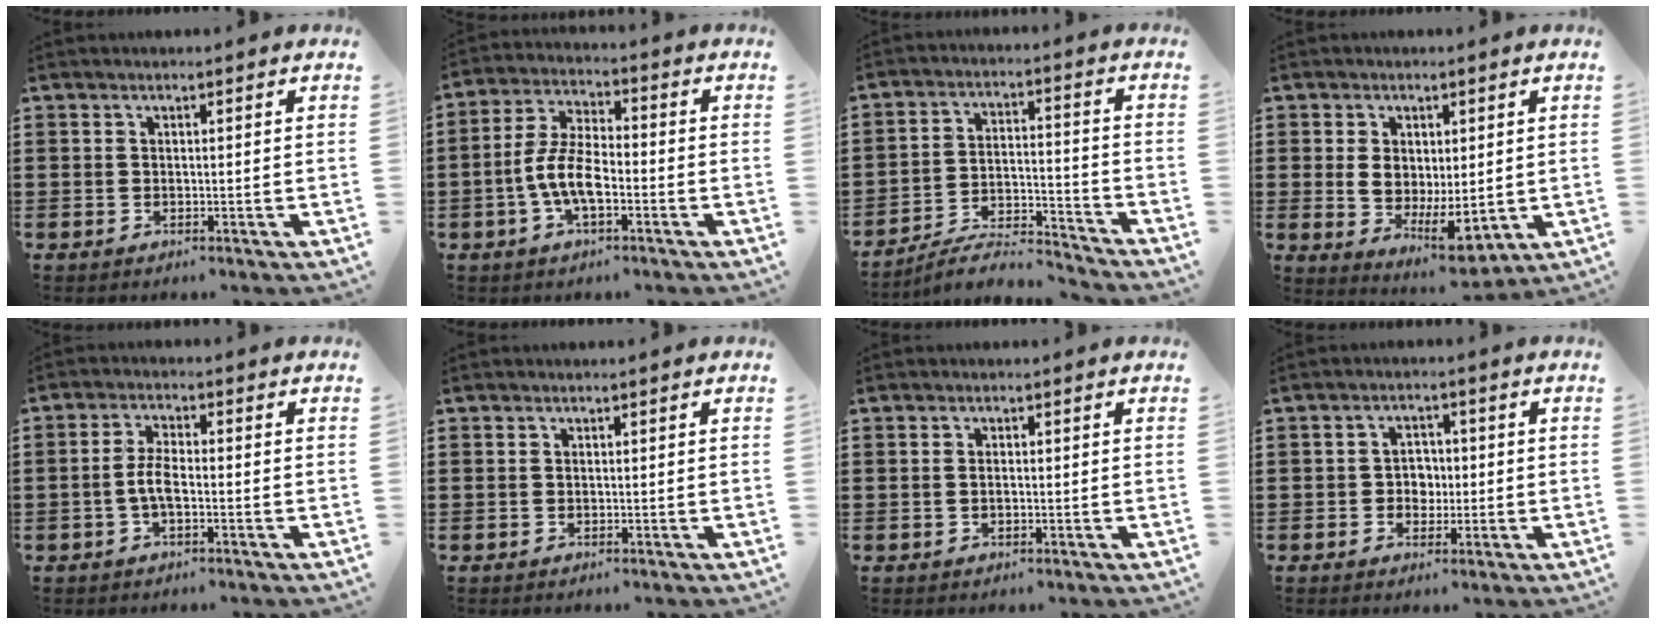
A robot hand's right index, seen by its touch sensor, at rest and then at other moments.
{"total": 7.3, "force": [-2.3, 3.1, 6.2], "torque": [-0.147, -0.002, -0.050]}
{"total": 5.5, "force": [-5.2, 0.5, 1.7], "torque": [-0.040, -0.001, -0.105]}
{"total": 5.2, "force": [0.7, 3.4, 3.8], "torque": [-0.082, 0.011, 0.015]}
{"total": 3.9, "force": [-1.0, 1.4, 3.5], "torque": [-0.084, -0.001, -0.025]}
{"total": 0.0}
{"total": 0.8, "force": [-0.1, 0.4, 0.7], "torque": [-0.015, 0.000, -0.002]}
{"total": 3.0, "force": [-0.4, 2.6, 1.4], "torque": [-0.033, 0.008, -0.011]}